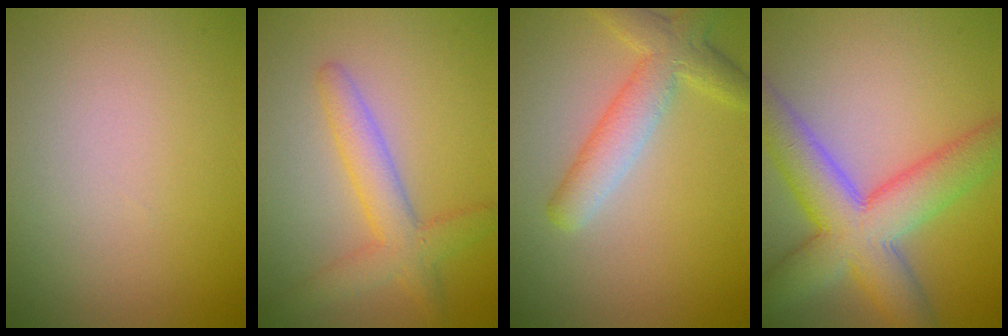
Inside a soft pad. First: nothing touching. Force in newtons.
{"total": 3.9, "press": 3.8, "slide": 0.1}
{"total": 4.2, "press": 4.2, "slide": 0.1}
{"total": 9.3, "press": 9.3, "slide": 0.6}